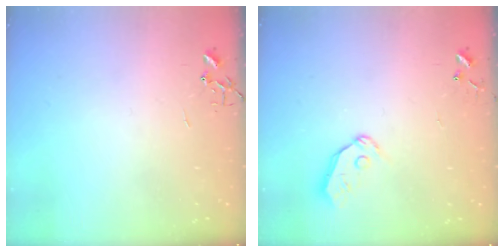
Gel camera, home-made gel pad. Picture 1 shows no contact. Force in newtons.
{"total": 6.8, "press": 6.8, "slide": 0.7}